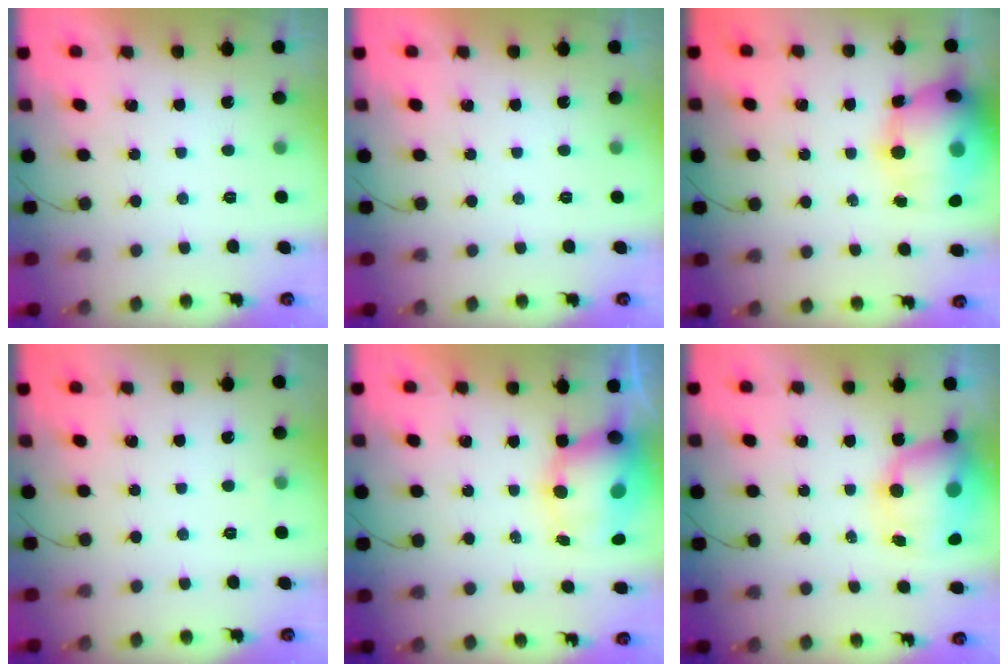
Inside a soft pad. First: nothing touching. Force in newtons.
{"total": 0.0}
{"total": 20.8, "press": 20.4, "slide": 4.1}
{"total": 2.8, "press": 2.5, "slide": 1.1}
{"total": 10.0, "press": 9.6, "slide": 2.7}
{"total": 12.2, "press": 11.8, "slide": 3.0}